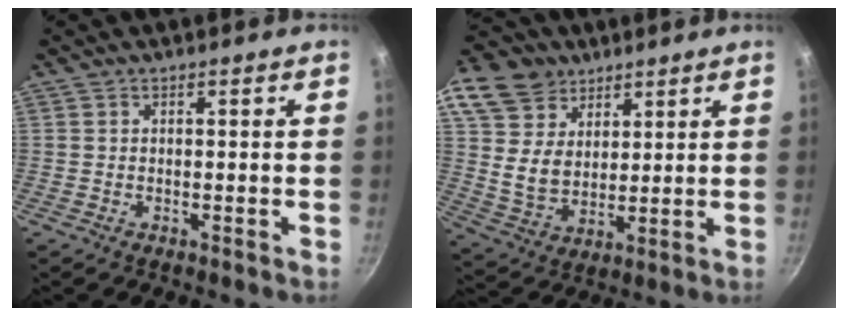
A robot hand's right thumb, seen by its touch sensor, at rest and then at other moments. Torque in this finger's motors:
{"motor_torque": [-0.71, 1.92, 0.17, -0.08, 0.09]}